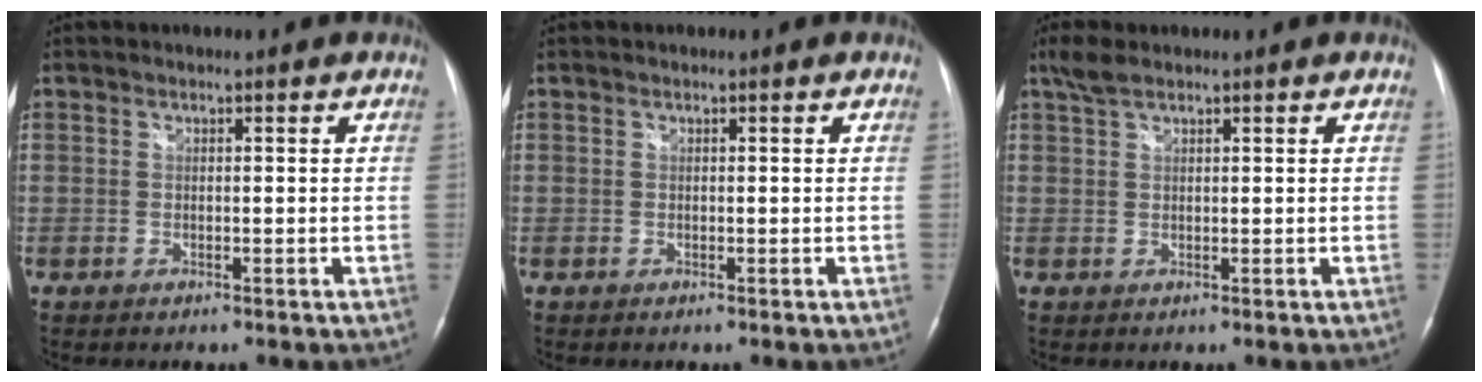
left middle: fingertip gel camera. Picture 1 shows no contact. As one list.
[{"total": 0.0}, {"total": 2.5, "force": [2.0, 0.6, 1.4], "torque": [-0.035, 0.012, 0.044]}]